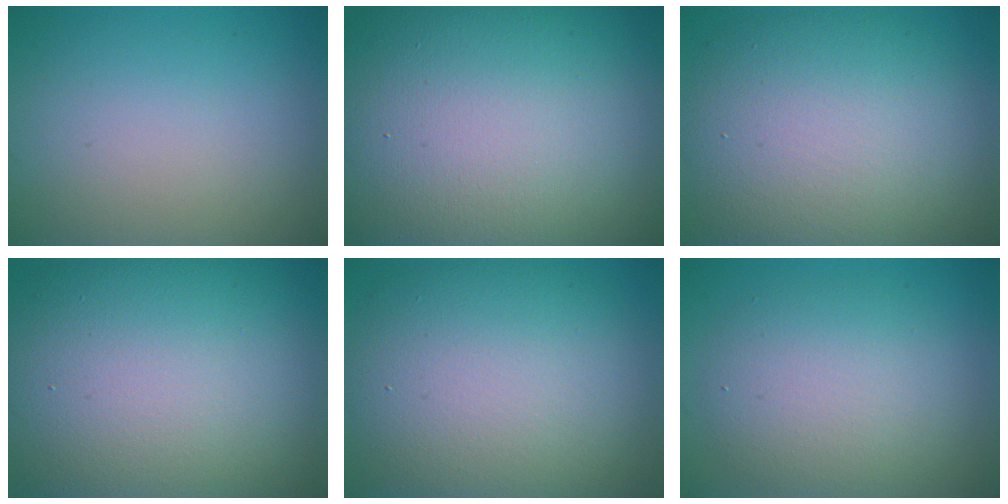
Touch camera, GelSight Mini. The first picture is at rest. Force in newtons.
{"total": 23.2, "press": 23.2, "slide": 1.1}
{"total": 11.6, "press": 11.6, "slide": 0.7}
{"total": 16.5, "press": 16.5, "slide": 0.9}
{"total": 12.3, "press": 12.3, "slide": 0.7}
{"total": 5.5, "press": 5.5, "slide": 0.4}